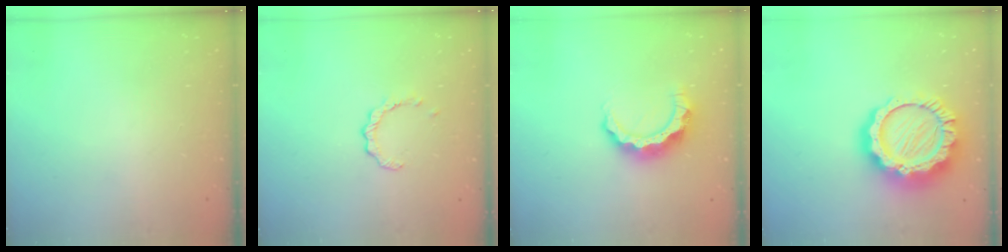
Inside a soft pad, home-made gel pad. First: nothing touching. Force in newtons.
{"total": 1.8, "press": 1.8, "slide": 0.3}
{"total": 9.0, "press": 9.0, "slide": 0.2}
{"total": 20.3, "press": 20.3, "slide": 1.7}